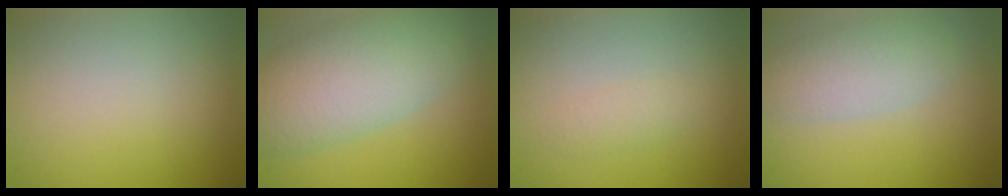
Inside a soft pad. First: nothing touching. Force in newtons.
{"total": 7.9, "press": 7.9, "slide": 0.3}
{"total": 1.0, "press": 1.0, "slide": 0.1}
{"total": 3.6, "press": 3.6, "slide": 0.4}